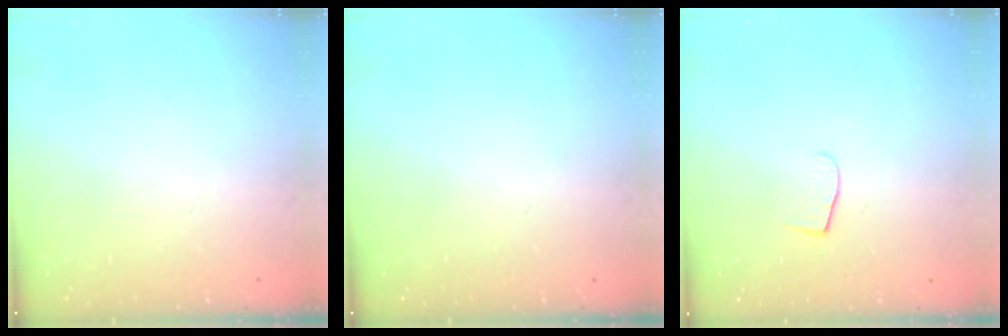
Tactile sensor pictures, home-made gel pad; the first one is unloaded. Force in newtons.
{"total": 0.0}
{"total": 6.6, "press": 6.6, "slide": 0.5}